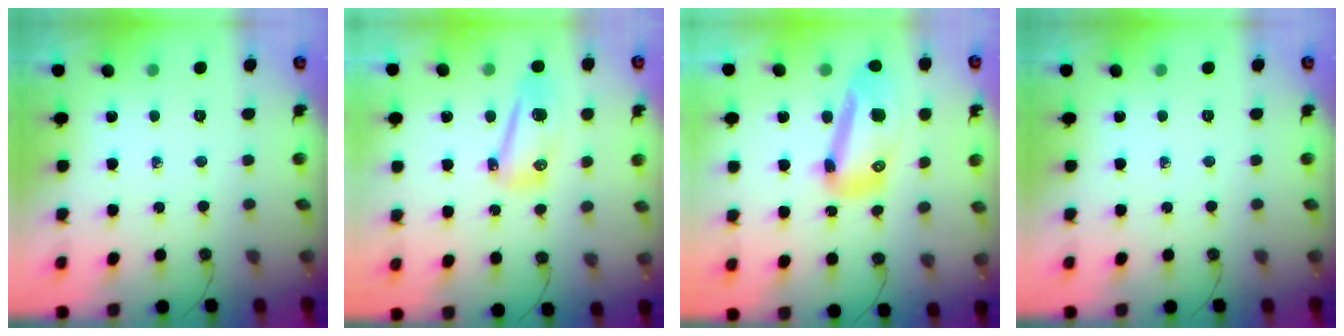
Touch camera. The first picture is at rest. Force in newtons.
{"total": 10.8, "press": 10.8, "slide": 1.3}
{"total": 15.1, "press": 14.7, "slide": 3.2}
{"total": 0.0}